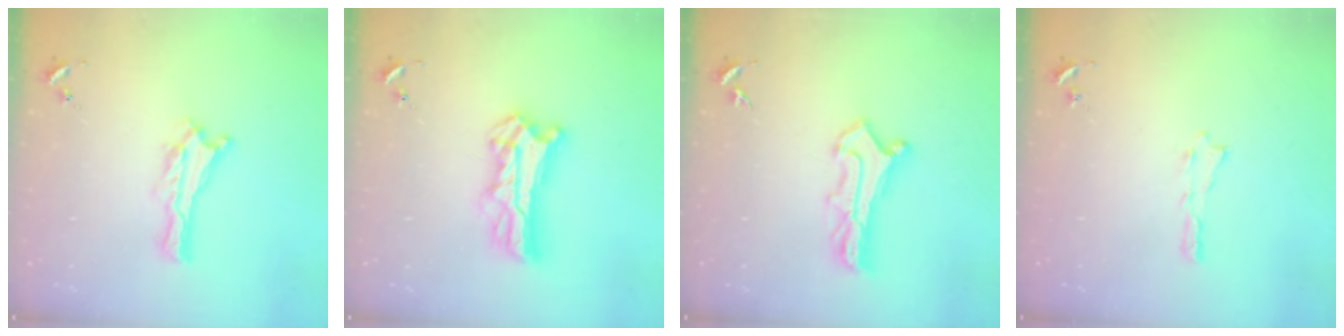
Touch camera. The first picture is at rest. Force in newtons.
{"total": 9.5, "press": 9.5, "slide": 0.8}
{"total": 2.9, "press": 2.9, "slide": 0.3}
{"total": 0.0}